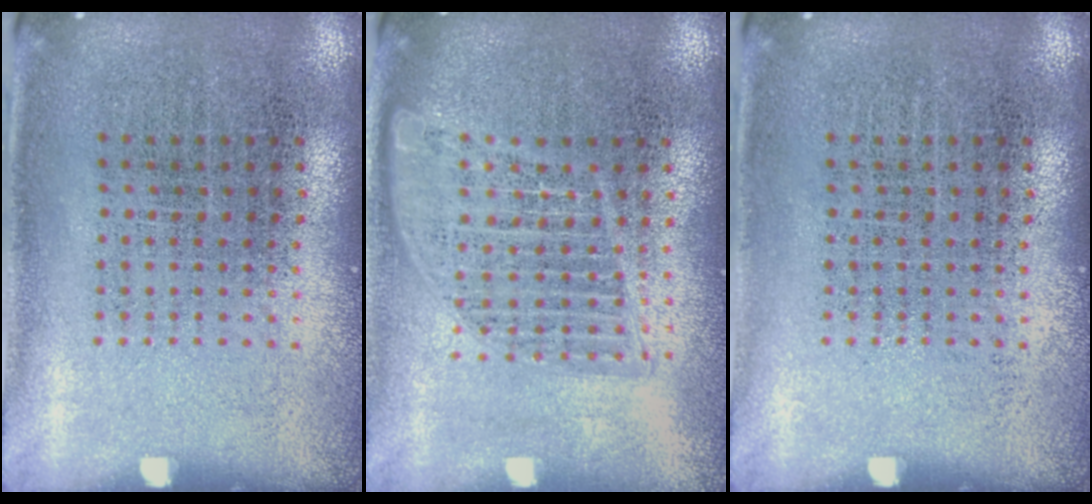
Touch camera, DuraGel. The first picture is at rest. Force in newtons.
{"total": 1.5, "press": 1.4, "slide": 0.7}
{"total": 0.0}